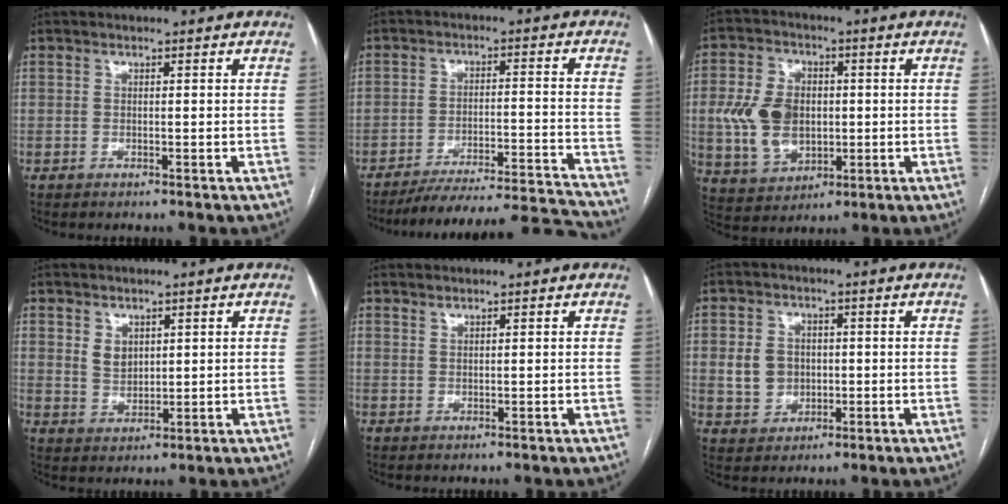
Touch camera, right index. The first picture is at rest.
{"total": 19.2, "force": [-18.5, 0.1, 5.1], "torque": [-0.056, 0.005, -0.259]}
{"total": 11.0, "force": [0.0, 7.8, 7.8], "torque": [-0.172, 0.017, 0.012]}
{"total": 3.4, "force": [1.6, 2.4, 1.8], "torque": [-0.035, 0.000, 0.040]}
{"total": 0.8, "force": [0.7, 0.0, 0.1], "torque": [-0.004, -0.003, 0.016]}
{"total": 6.2, "force": [0.2, 5.6, 2.8], "torque": [-0.049, 0.014, 0.016]}